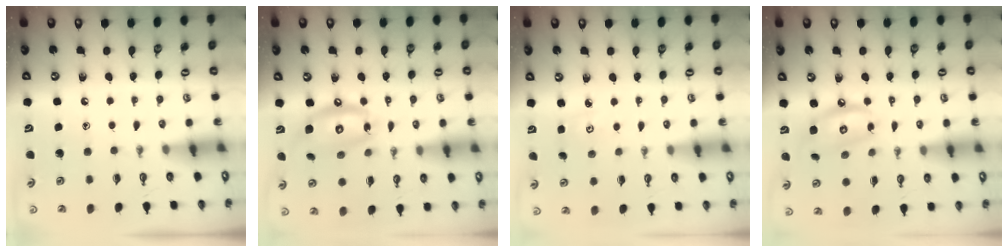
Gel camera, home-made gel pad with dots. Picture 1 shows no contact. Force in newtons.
{"total": 12.9, "press": 12.8, "slide": 1.3}
{"total": 2.5, "press": 2.4, "slide": 0.4}
{"total": 9.2, "press": 9.2, "slide": 0.8}